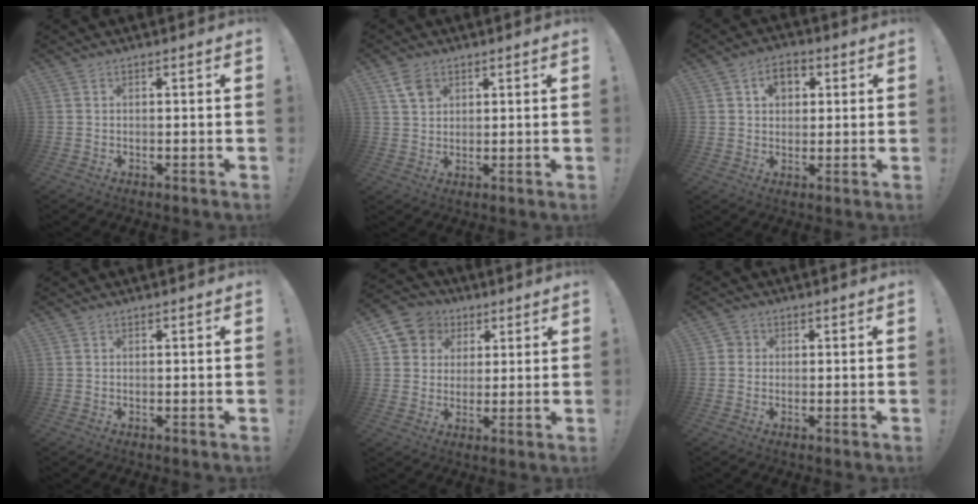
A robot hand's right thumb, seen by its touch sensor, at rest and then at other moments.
{"total": 5.7, "force": [3.3, 4.0, 2.4], "torque": [-0.034, -0.010, 0.062]}
{"total": 6.9, "force": [2.3, 5.3, 3.7], "torque": [-0.045, -0.002, 0.040]}
{"total": 0.0}
{"total": 8.7, "force": [2.9, 7.9, 2.0], "torque": [-0.030, -0.012, 0.062]}
{"total": 2.5, "force": [-0.3, 2.3, 0.7], "torque": [-0.006, 0.007, -0.006]}